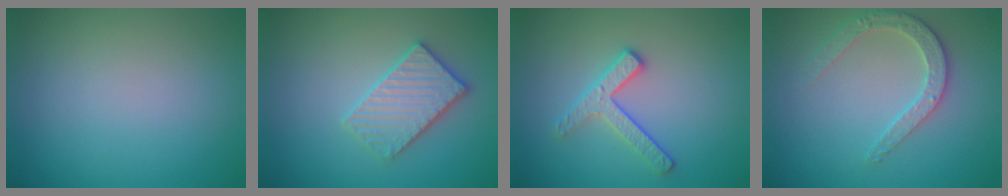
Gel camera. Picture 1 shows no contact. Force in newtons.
{"total": 3.4, "press": 3.4, "slide": 0.5}
{"total": 2.8, "press": 2.5, "slide": 1.3}
{"total": 2.7, "press": 2.7, "slide": 0.3}